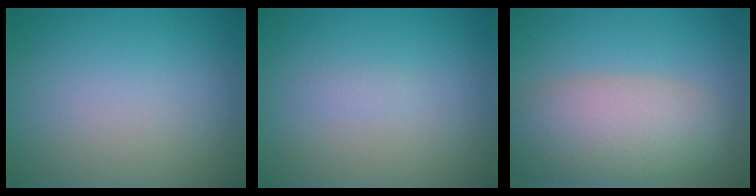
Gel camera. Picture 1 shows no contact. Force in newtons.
{"total": 0.6, "press": 0.6, "slide": 0.1}
{"total": 7.6, "press": 7.6, "slide": 0.4}